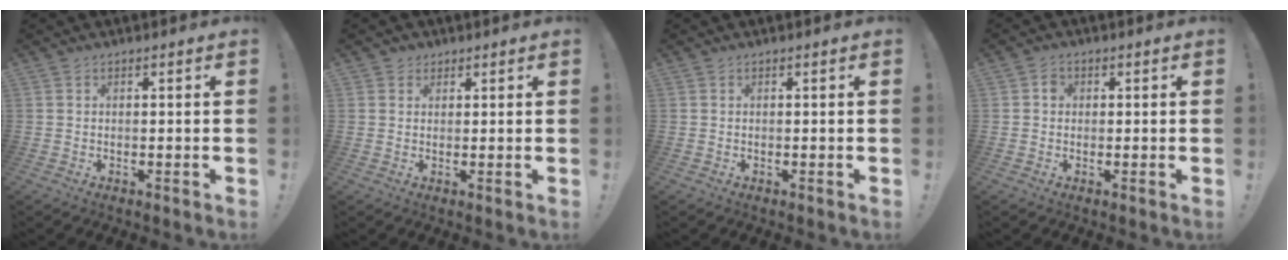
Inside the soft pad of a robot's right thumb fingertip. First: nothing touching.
{"total": 2.3, "force": [1.3, 1.9, 0.4], "torque": [-0.005, -0.005, 0.023]}
{"total": 0.0}
{"total": 2.0, "force": [-0.2, 1.7, 1.1], "torque": [-0.015, 0.006, -0.005]}